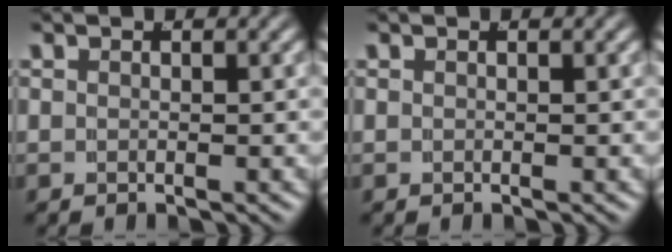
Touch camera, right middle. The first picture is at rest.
{"total": 0.0}